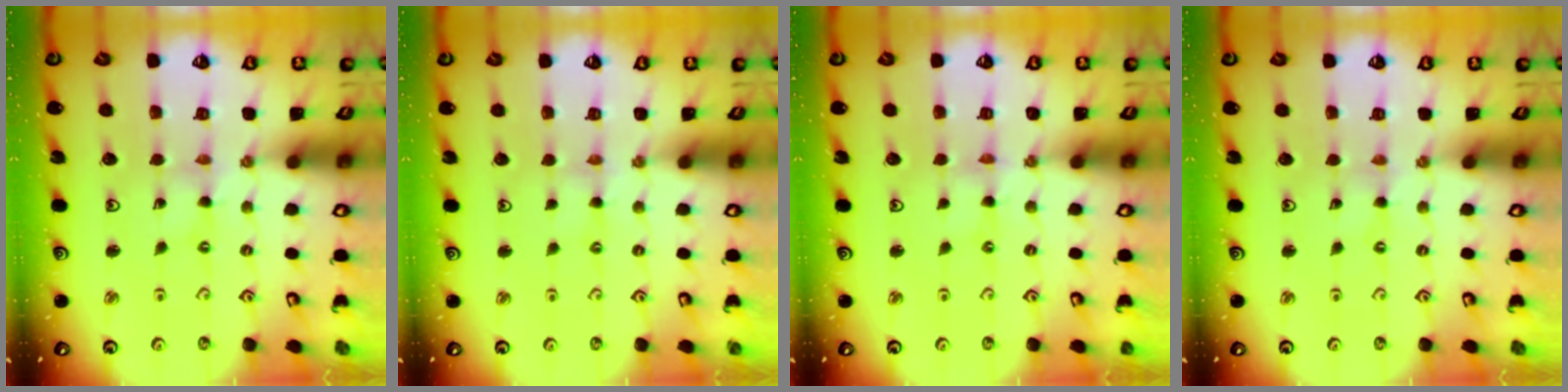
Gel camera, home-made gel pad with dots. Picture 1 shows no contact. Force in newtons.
{"total": 0.9, "press": 0.8, "slide": 0.2}
{"total": 0.0}
{"total": 0.0}